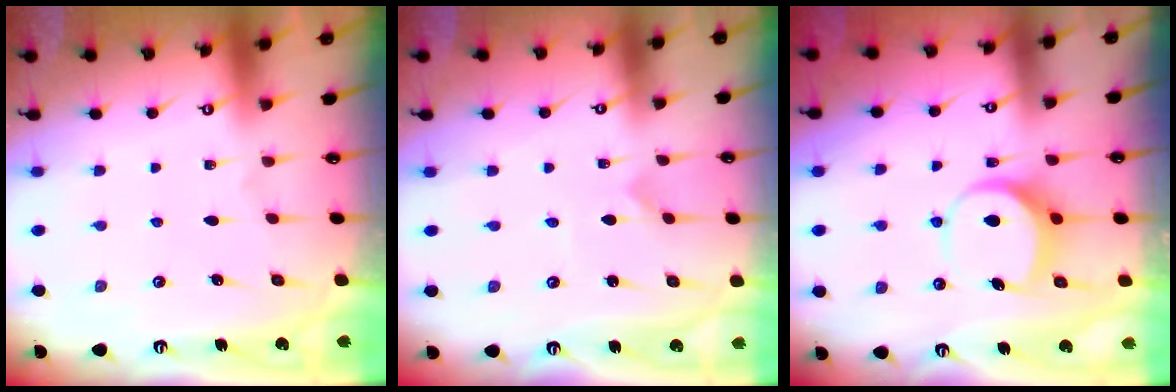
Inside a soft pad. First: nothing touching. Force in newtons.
{"total": 0.0}
{"total": 7.0, "press": 7.0, "slide": 0.6}